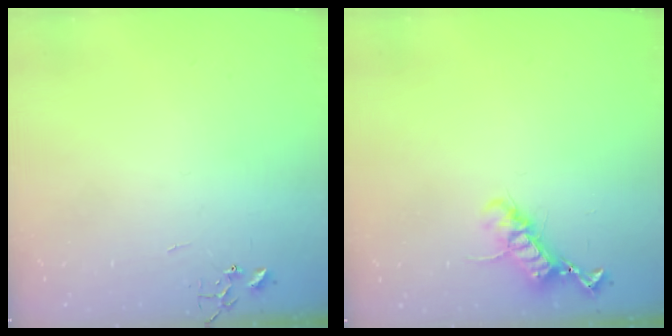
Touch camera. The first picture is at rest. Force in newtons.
{"total": 11.9, "press": 11.8, "slide": 0.9}